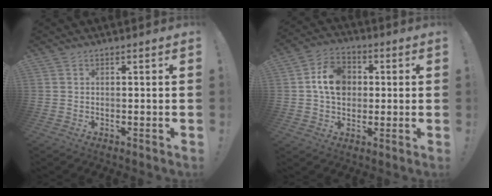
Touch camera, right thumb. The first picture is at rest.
{"total": 12.3, "force": [1.5, 9.6, 7.5], "torque": [-0.105, 0.006, 0.032]}